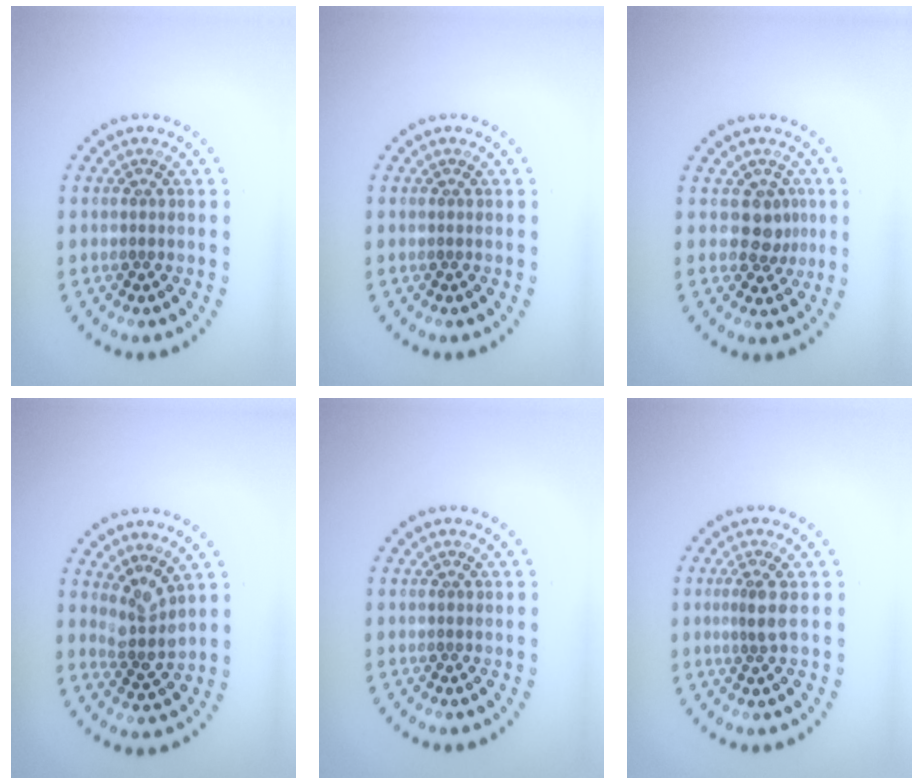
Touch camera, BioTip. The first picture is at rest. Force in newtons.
{"total": 0.0}
{"total": 2.3, "press": 1.8, "slide": 1.3}
{"total": 2.6, "press": 1.9, "slide": 1.9}
{"total": 0.0}
{"total": 1.5, "press": 1.0, "slide": 1.1}